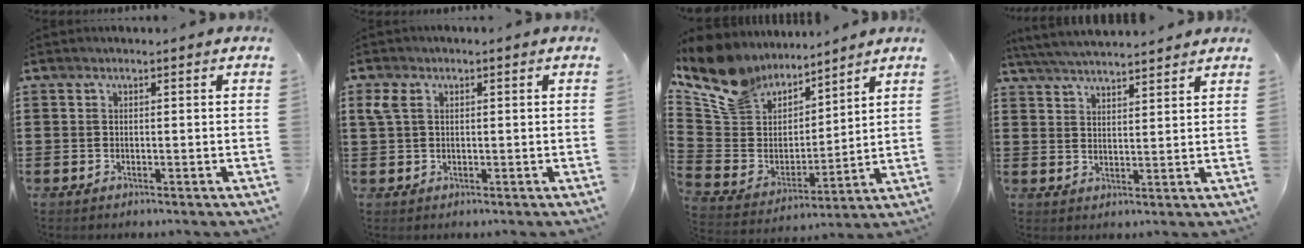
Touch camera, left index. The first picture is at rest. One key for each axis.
{"total": 2.5, "fx": 0.4, "fy": 1.6, "fz": 1.9, "tx": -0.057, "ty": 0.003, "tz": 0.001}
{"total": 11.0, "fx": 9.5, "fy": 5.2, "fz": 2.0, "tx": -0.101, "ty": -0.063, "tz": 0.179}
{"total": 4.3, "fx": 4.2, "fy": -0.1, "fz": 1.0, "tx": -0.033, "ty": -0.014, "tz": 0.076}